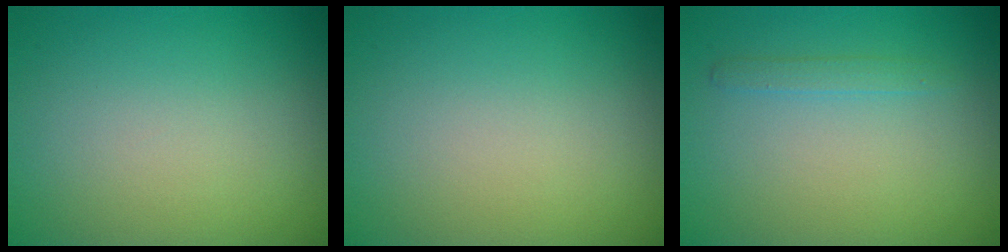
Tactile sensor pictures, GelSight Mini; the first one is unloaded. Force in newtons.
{"total": 0.0}
{"total": 1.1, "press": 1.1, "slide": 0.0}